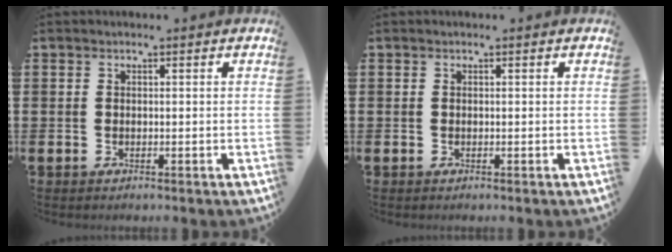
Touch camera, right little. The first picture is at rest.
{"total": 0.0}